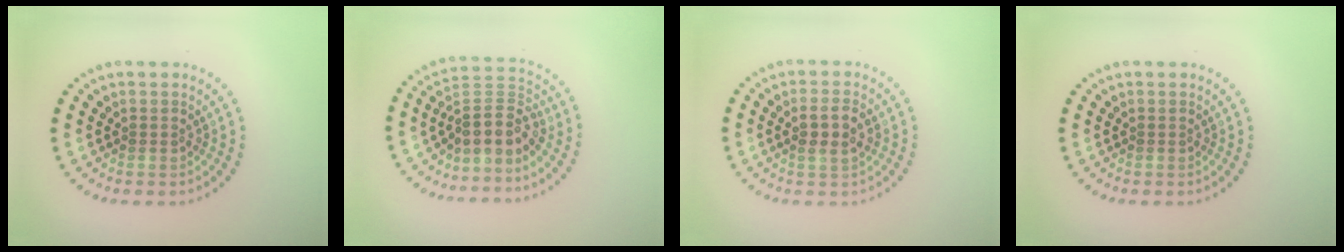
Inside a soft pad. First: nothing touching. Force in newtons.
{"total": 3.8, "press": 3.1, "slide": 2.2}
{"total": 2.3, "press": 2.3, "slide": 0.6}
{"total": 0.0}